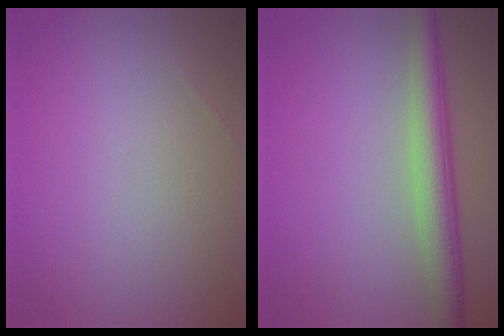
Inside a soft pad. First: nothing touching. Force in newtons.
{"total": 4.5, "press": 4.5, "slide": 0.2}